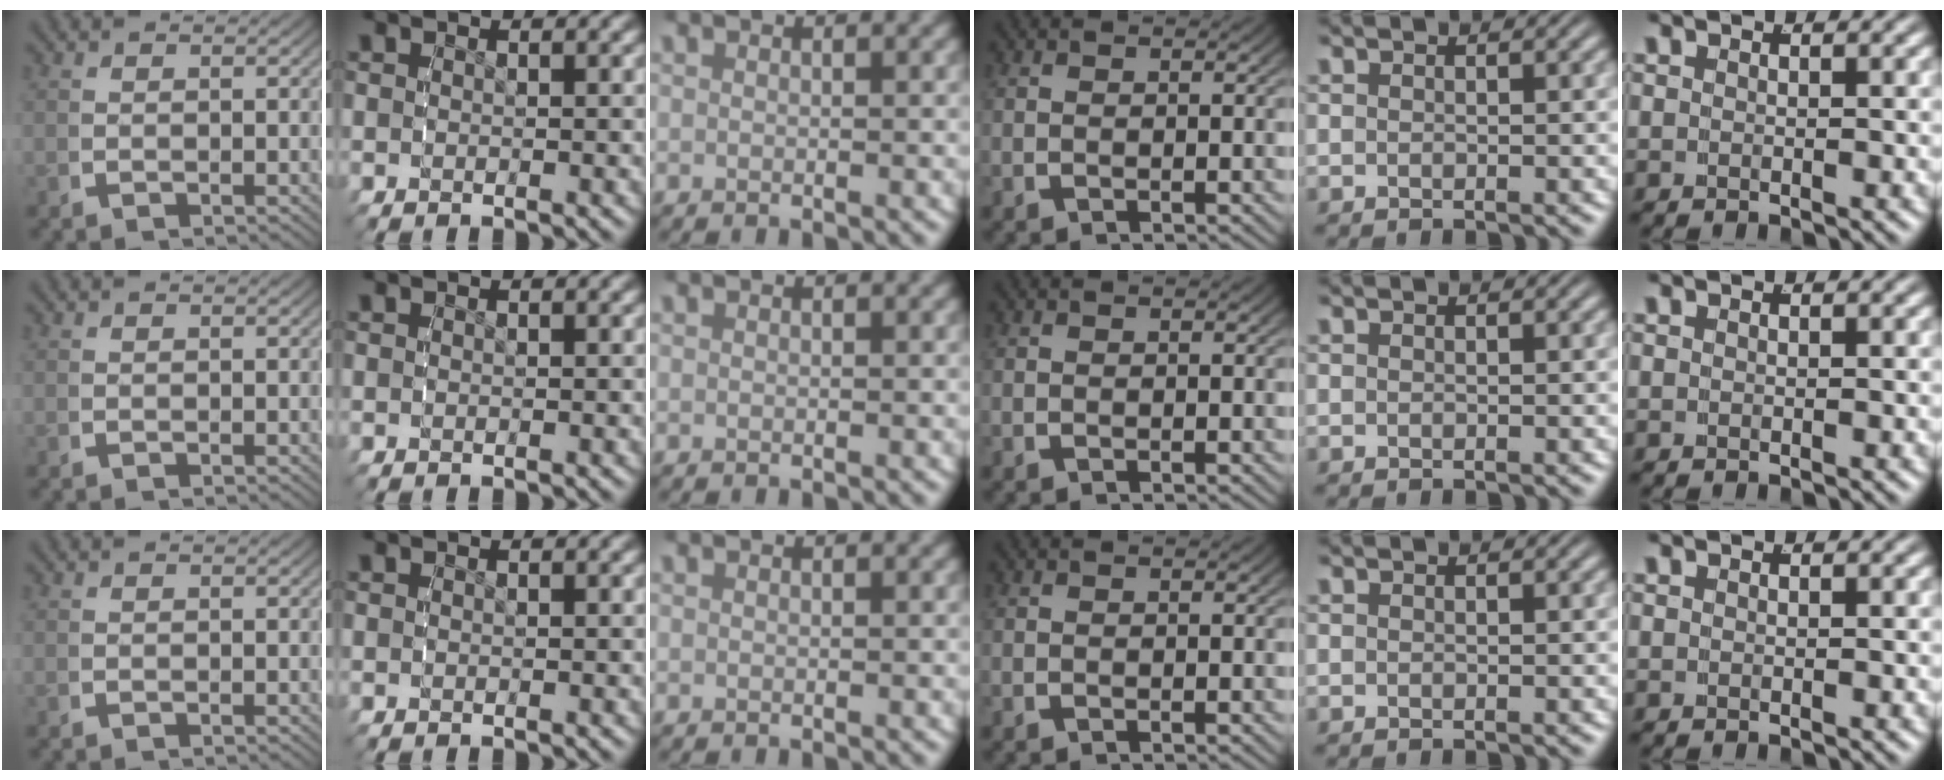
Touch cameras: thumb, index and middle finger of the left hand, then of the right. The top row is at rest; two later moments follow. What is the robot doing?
{"motion": "reach", "object": "pen bag"}